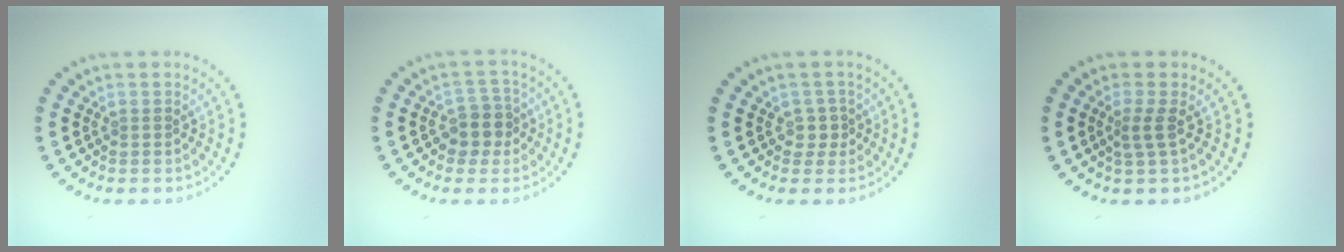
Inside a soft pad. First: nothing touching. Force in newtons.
{"total": 2.6, "press": 2.3, "slide": 1.3}
{"total": 1.4, "press": 1.0, "slide": 1.0}
{"total": 1.7, "press": 1.1, "slide": 1.3}